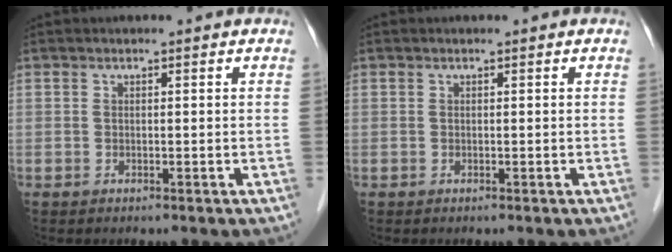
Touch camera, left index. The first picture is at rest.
{"total": 0.0}